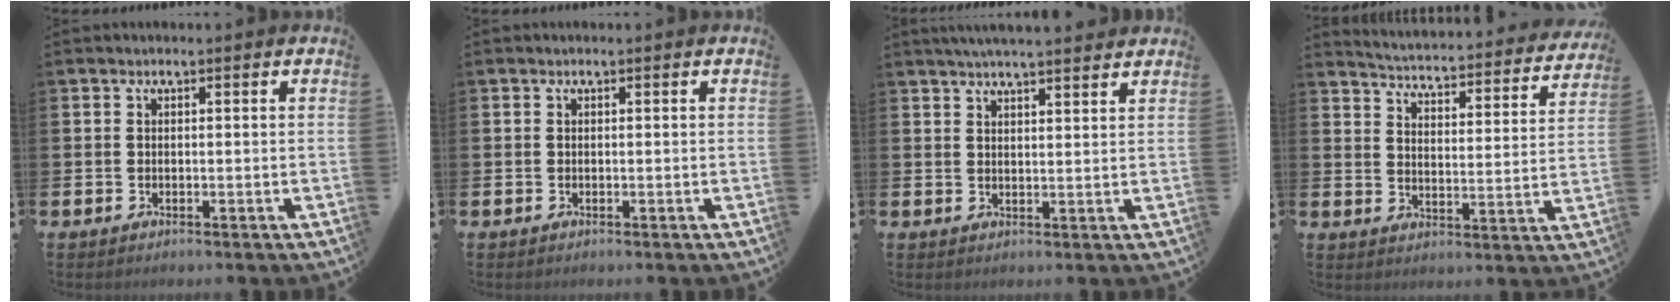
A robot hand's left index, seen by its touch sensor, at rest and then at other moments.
{"total": 0.0}
{"total": 4.0, "force": [3.9, -0.1, 1.1], "torque": [-0.028, -0.011, 0.070]}
{"total": 4.0, "force": [3.9, 0.3, 0.8], "torque": [-0.029, -0.044, 0.057]}